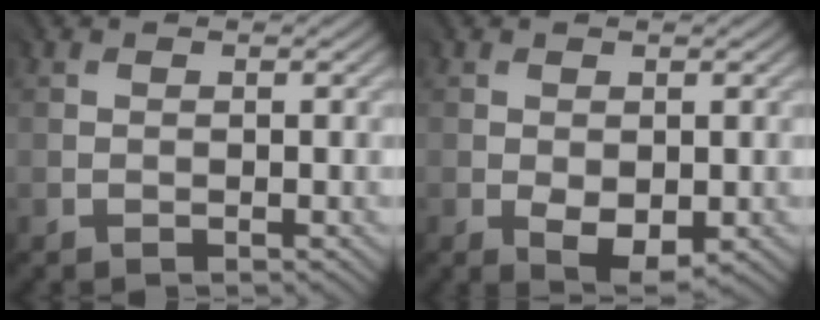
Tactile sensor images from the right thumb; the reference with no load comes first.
{"total": 3.7, "force": [-1.0, 2.2, 2.8], "torque": [-0.053, -0.010, -0.010]}